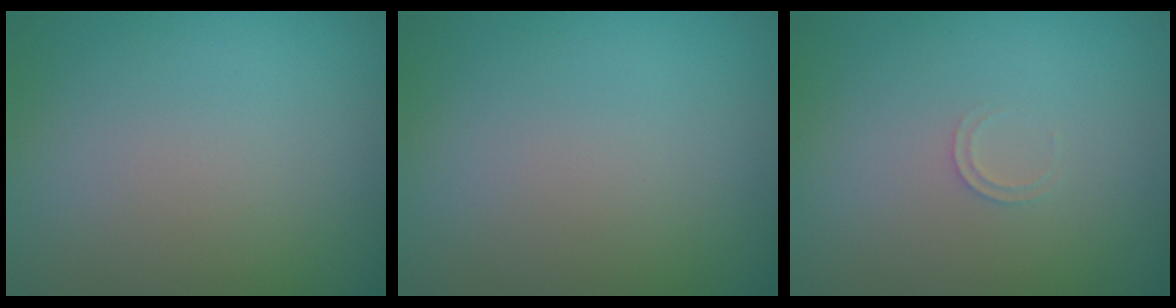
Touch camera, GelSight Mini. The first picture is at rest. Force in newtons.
{"total": 0.0}
{"total": 0.7, "press": 0.7, "slide": 0.1}